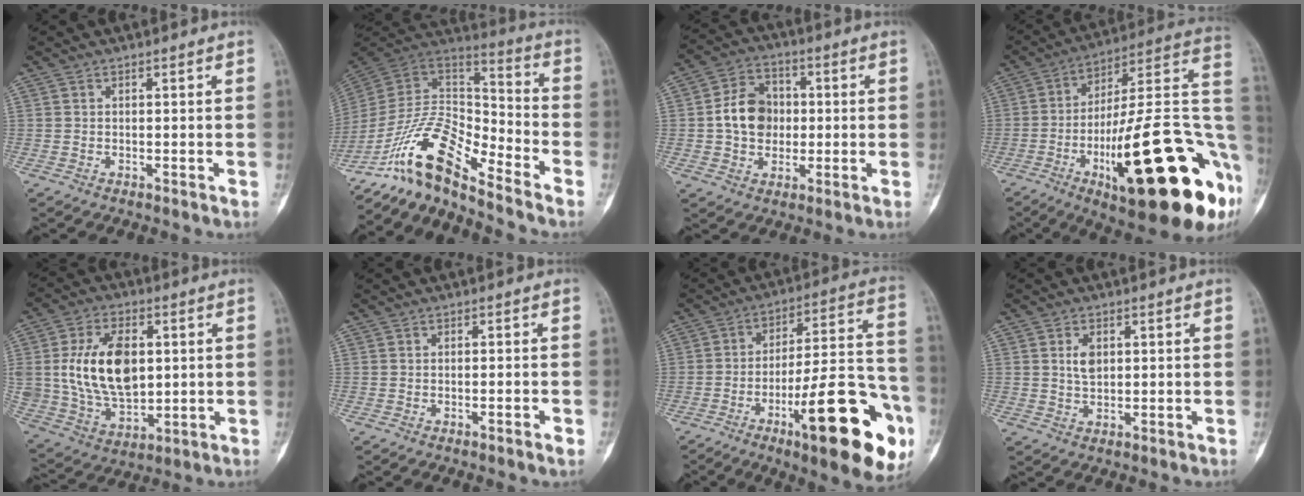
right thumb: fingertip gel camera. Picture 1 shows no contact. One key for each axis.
{"total": 15.1, "fx": -11.8, "fy": 3.8, "fz": 8.7, "tx": -0.151, "ty": 0.098, "tz": -0.226}
{"total": 10.1, "fx": 0.1, "fy": 8.1, "fz": 6.1, "tx": -0.077, "ty": 0.017, "tz": -0.005}
{"total": 34.0, "fx": -10.7, "fy": 8.9, "fz": 31.0, "tx": -0.387, "ty": 0.027, "tz": -0.160}
{"total": 17.5, "fx": 2.5, "fy": 11.0, "fz": 13.4, "tx": -0.220, "ty": -0.010, "tz": 0.059}
{"total": 1.4, "fx": -0.7, "fy": 0.0, "fz": 1.2, "tx": -0.026, "ty": 0.002, "tz": -0.011}
{"total": 25.7, "fx": -11.0, "fy": 6.8, "fz": 22.2, "tx": -0.266, "ty": 0.059, "tz": -0.156}
{"total": 3.5, "fx": 0.9, "fy": 2.1, "fz": 2.6, "tx": -0.040, "ty": -0.005, "tz": 0.018}